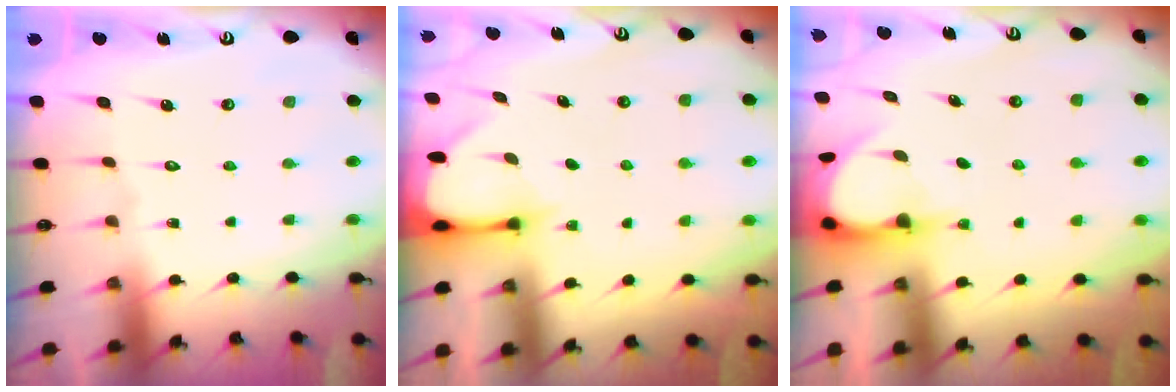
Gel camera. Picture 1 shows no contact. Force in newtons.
{"total": 2.5, "press": 2.5, "slide": 0.3}
{"total": 3.8, "press": 3.8, "slide": 0.5}